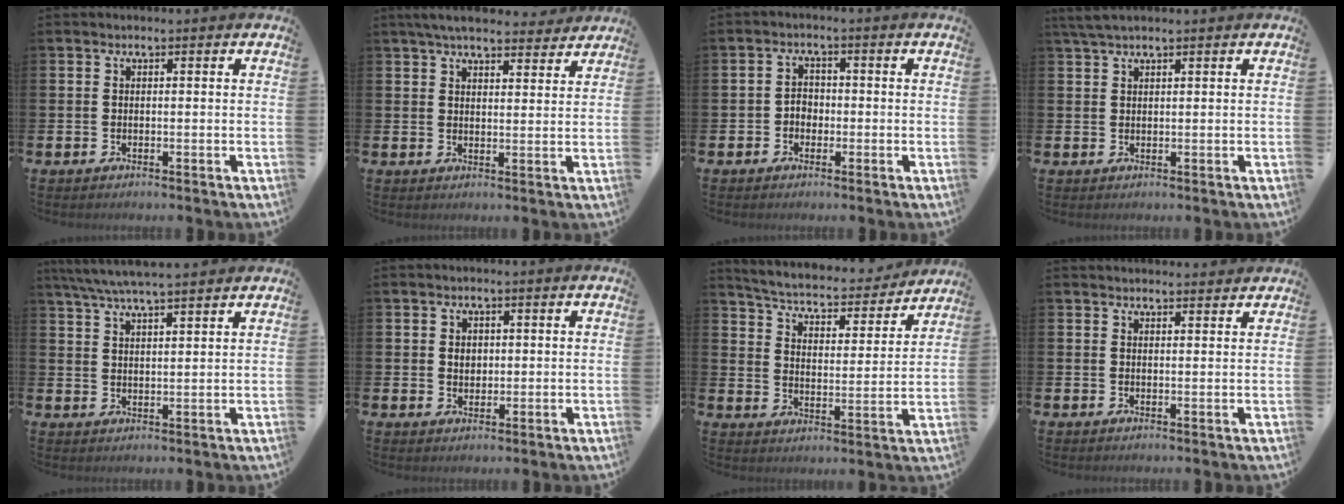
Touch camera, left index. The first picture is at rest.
{"total": 5.3, "force": [4.9, 1.2, 1.6], "torque": [-0.040, -0.016, 0.090]}
{"total": 2.2, "force": [-0.9, 1.8, 0.9], "torque": [-0.018, 0.006, -0.021]}
{"total": 2.5, "force": [2.0, 0.5, 1.4], "torque": [-0.033, 0.004, 0.038]}
{"total": 5.7, "force": [5.3, 0.1, 2.0], "torque": [-0.059, -0.016, 0.098]}
{"total": 1.9, "force": [0.7, 1.5, 0.9], "torque": [-0.001, 0.000, 0.008]}
{"total": 5.2, "force": [4.9, 1.0, 1.3], "torque": [-0.053, -0.042, 0.078]}
{"total": 1.9, "force": [1.9, 0.1, 0.0], "torque": [0.006, -0.011, 0.032]}